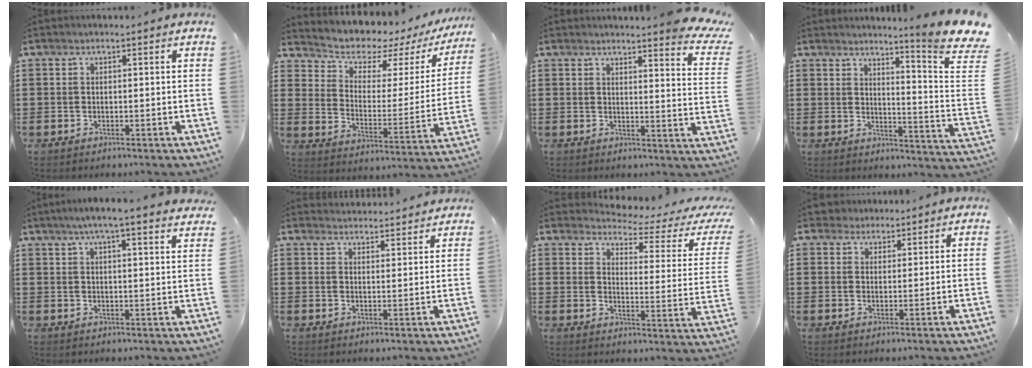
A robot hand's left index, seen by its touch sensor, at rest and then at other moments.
{"total": 5.3, "force": [4.7, 2.2, 1.1], "torque": [-0.047, -0.039, 0.076]}
{"total": 4.2, "force": [3.8, -0.3, 1.7], "torque": [-0.035, -0.025, 0.063]}
{"total": 6.9, "force": [5.6, -0.9, 3.9], "torque": [-0.074, -0.050, 0.088]}
{"total": 4.7, "force": [4.0, -0.4, 2.5], "torque": [-0.060, -0.010, 0.070]}
{"total": 3.1, "force": [3.1, 0.1, -0.2], "torque": [0.003, -0.018, 0.057]}
{"total": 3.5, "force": [3.1, 0.5, 1.6], "torque": [-0.046, -0.029, 0.044]}
{"total": 3.0, "force": [2.4, 1.8, 0.0], "torque": [-0.012, 0.009, 0.045]}